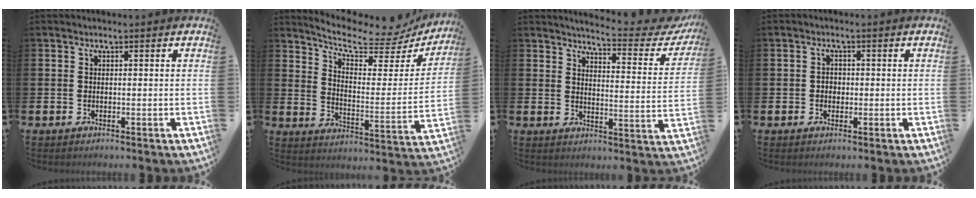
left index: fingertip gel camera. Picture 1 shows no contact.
{"total": 8.9, "force": [7.7, 2.4, 3.7], "torque": [-0.098, -0.057, 0.127]}
{"total": 4.7, "force": [4.5, 0.4, 1.2], "torque": [-0.034, -0.042, 0.070]}
{"total": 1.4, "force": [-0.1, 1.3, 0.6], "torque": [-0.004, 0.005, -0.007]}